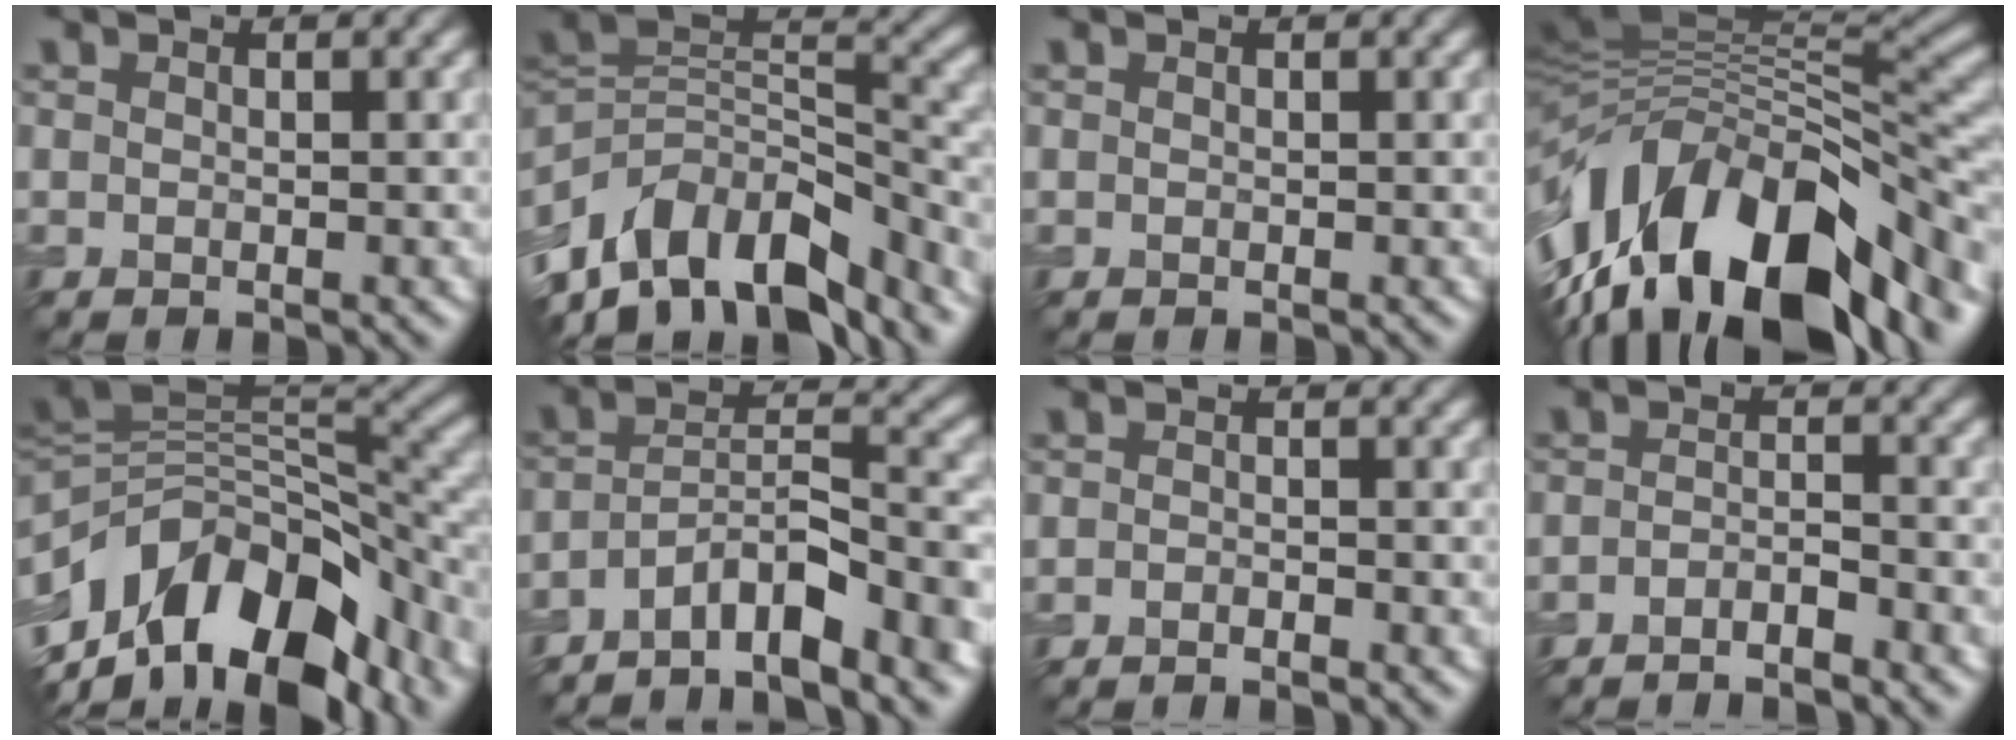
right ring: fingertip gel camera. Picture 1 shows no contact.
{"total": 12.5, "force": [-8.0, 6.4, 7.1], "torque": [-0.134, 0.023, -0.150]}
{"total": 0.0}
{"total": 17.3, "force": [-6.7, 8.4, 13.5], "torque": [-0.227, 0.006, -0.115]}
{"total": 13.5, "force": [-6.8, 7.3, 9.1], "torque": [-0.157, 0.018, -0.119]}
{"total": 8.0, "force": [-5.6, 1.8, 5.4], "torque": [-0.080, 0.010, -0.098]}
{"total": 1.1, "force": [-0.9, 0.1, 0.6], "torque": [-0.012, -0.002, -0.019]}
{"total": 2.2, "force": [-1.7, 0.4, 1.4], "torque": [-0.019, 0.000, -0.036]}